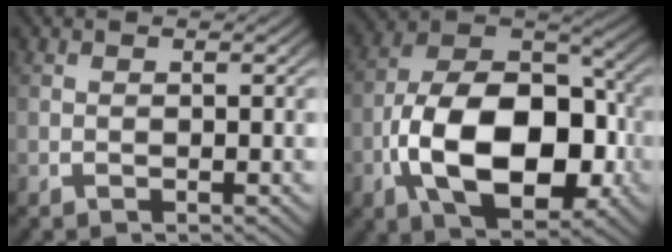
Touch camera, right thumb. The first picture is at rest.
{"total": 15.4, "force": [-2.8, 9.6, 11.7], "torque": [-0.244, -0.045, -0.026]}